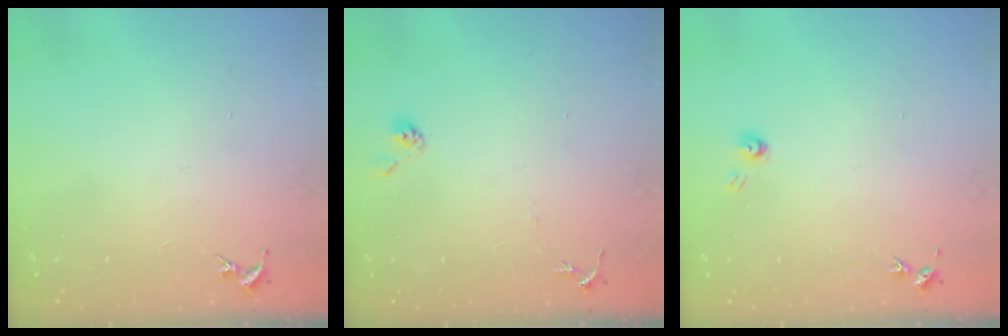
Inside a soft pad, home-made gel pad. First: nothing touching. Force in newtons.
{"total": 5.9, "press": 5.9, "slide": 0.5}
{"total": 3.9, "press": 3.9, "slide": 0.5}